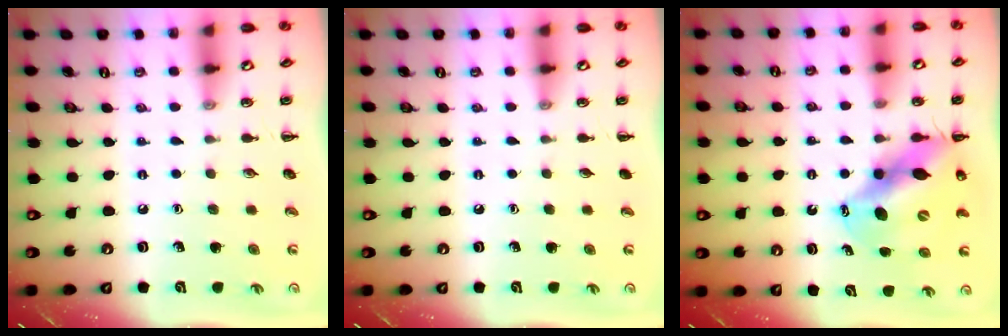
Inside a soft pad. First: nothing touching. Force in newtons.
{"total": 0.0}
{"total": 12.9, "press": 12.4, "slide": 3.5}